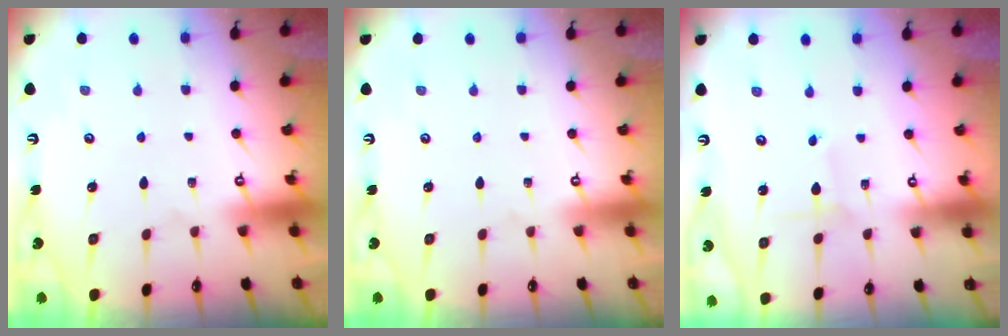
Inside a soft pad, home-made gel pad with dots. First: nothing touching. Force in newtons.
{"total": 0.0}
{"total": 2.0, "press": 2.0, "slide": 0.2}